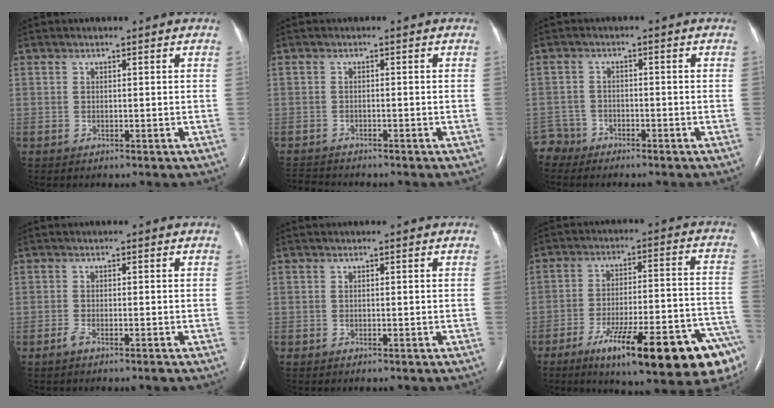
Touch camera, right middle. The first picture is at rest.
{"total": 2.9, "force": [-2.9, 0.1, 0.2], "torque": [-0.006, -0.015, -0.049]}
{"total": 3.4, "force": [-2.9, 1.4, -1.1], "torque": [0.023, 0.000, -0.061]}
{"total": 1.6, "force": [-1.1, -0.1, 1.1], "torque": [-0.027, -0.004, -0.025]}
{"total": 0.0}
{"total": 22.7, "force": [-13.5, 3.0, 18.1], "torque": [-0.180, 0.004, -0.198]}